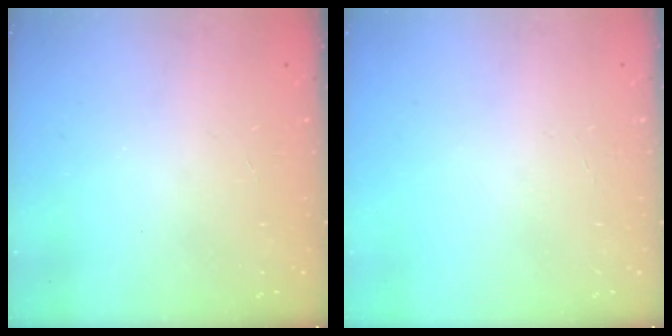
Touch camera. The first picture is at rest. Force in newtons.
{"total": 2.7, "press": 2.7, "slide": 0.3}